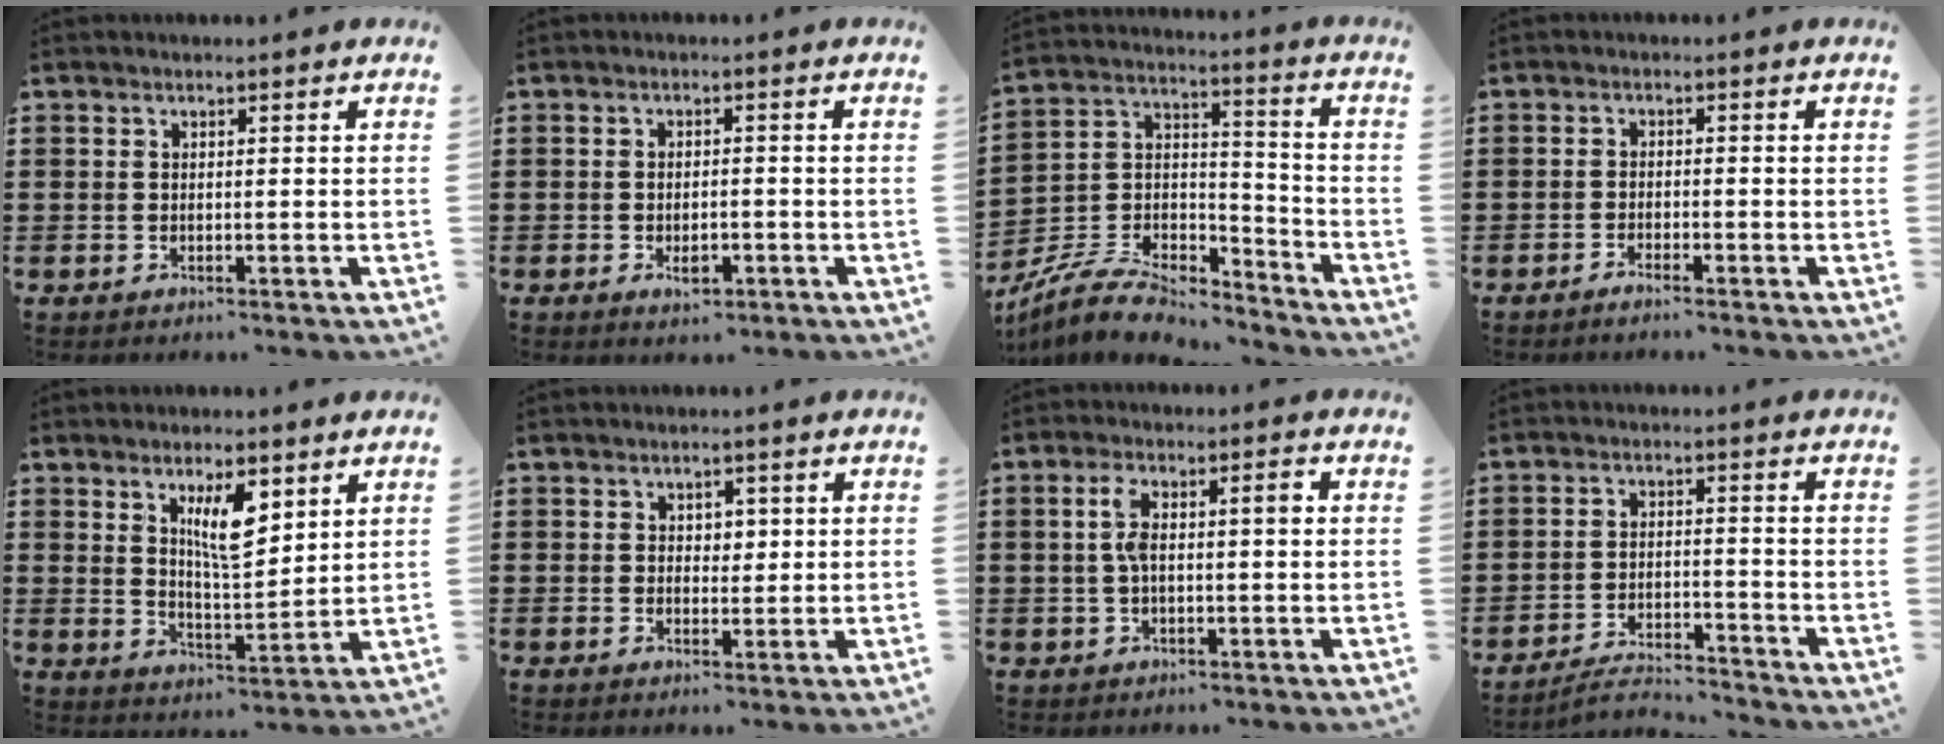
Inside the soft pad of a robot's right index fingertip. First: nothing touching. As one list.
[{"total": 2.6, "force": [-1.3, 1.2, 2.0], "torque": [-0.036, 0.001, -0.023]}, {"total": 7.6, "force": [-6.8, 2.1, 2.8], "torque": [-0.064, 0.005, -0.135]}, {"total": 1.4, "force": [-1.3, -0.1, 0.4], "torque": [-0.008, 0.002, -0.026]}, {"total": 7.3, "force": [3.6, 2.3, 5.9], "torque": [-0.107, -0.005, 0.060]}, {"total": 1.9, "force": [0.7, 1.5, 0.8], "torque": [-0.013, 0.007, 0.009]}, {"total": 5.3, "force": [0.6, 1.7, 4.9], "torque": [-0.094, 0.009, 0.007]}, {"total": 3.8, "force": [-3.7, 0.4, 0.7], "torque": [-0.015, 0.005, -0.077]}]